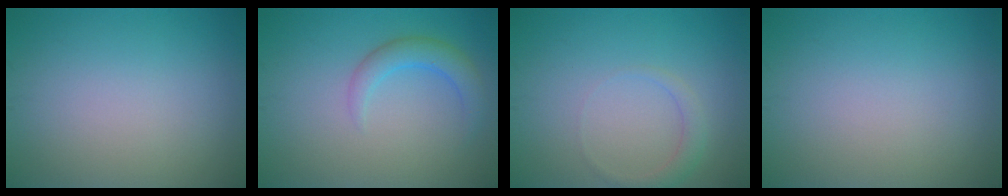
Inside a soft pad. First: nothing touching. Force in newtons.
{"total": 2.7, "press": 2.7, "slide": 0.2}
{"total": 1.5, "press": 1.5, "slide": 0.1}
{"total": 0.0}